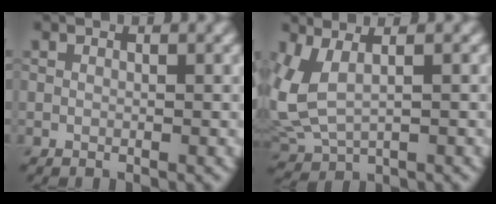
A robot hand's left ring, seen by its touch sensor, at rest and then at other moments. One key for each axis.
{"total": 5.0, "fx": 1.5, "fy": 2.6, "fz": 4.1, "tx": -0.108, "ty": -0.001, "tz": 0.034}